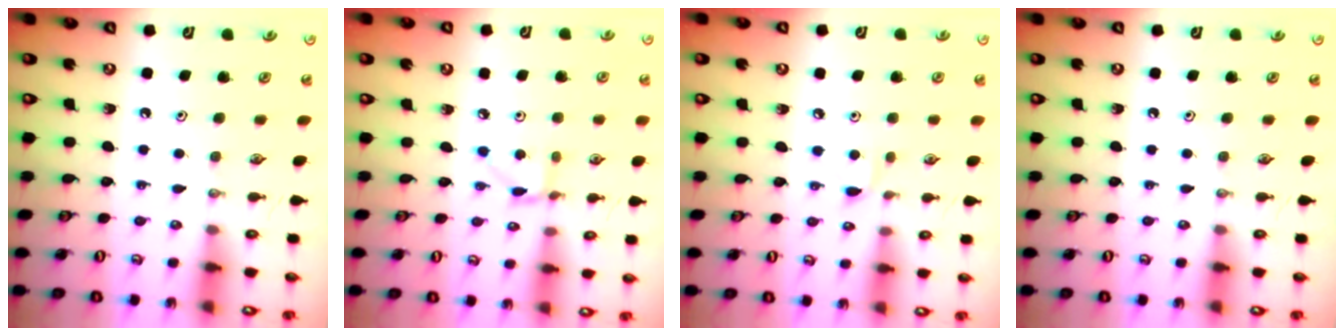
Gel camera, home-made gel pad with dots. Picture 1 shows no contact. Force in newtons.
{"total": 2.8, "press": 2.7, "slide": 0.3}
{"total": 4.3, "press": 4.3, "slide": 0.5}
{"total": 0.0}